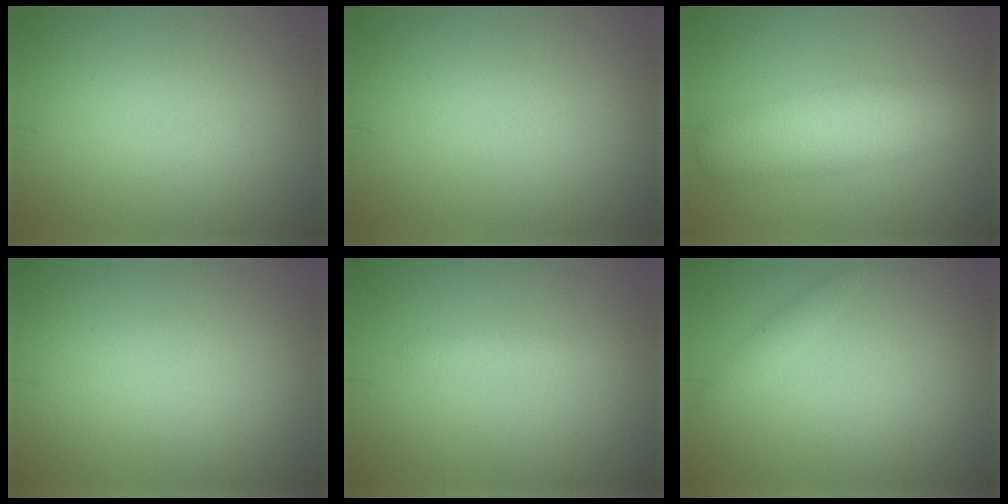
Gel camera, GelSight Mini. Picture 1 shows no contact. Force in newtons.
{"total": 0.0}
{"total": 6.1, "press": 6.1, "slide": 0.4}
{"total": 0.0}
{"total": 1.1, "press": 1.1, "slide": 0.1}
{"total": 1.0, "press": 1.0, "slide": 0.1}